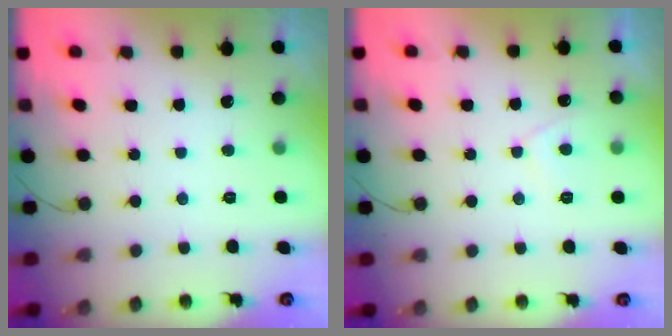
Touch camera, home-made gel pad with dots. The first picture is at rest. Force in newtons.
{"total": 2.2, "press": 2.2, "slide": 0.5}